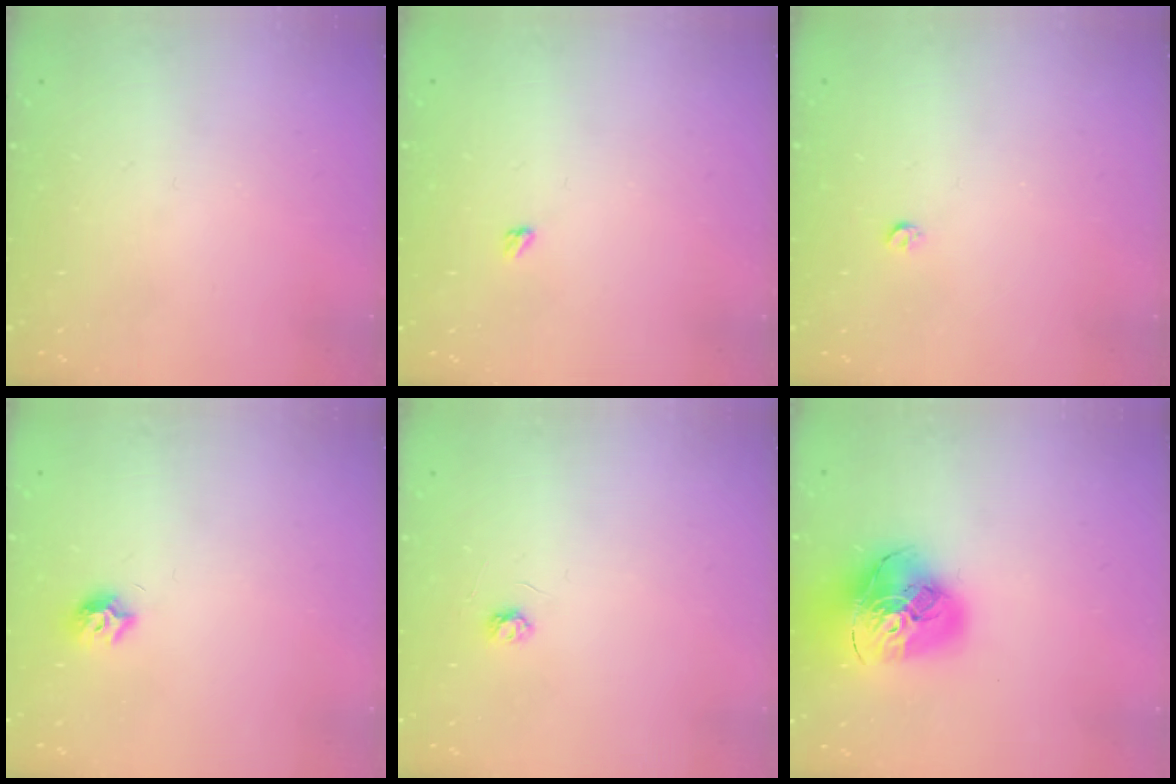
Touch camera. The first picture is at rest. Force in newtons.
{"total": 2.4, "press": 2.4, "slide": 0.4}
{"total": 2.8, "press": 2.8, "slide": 0.5}
{"total": 6.9, "press": 6.9, "slide": 0.3}
{"total": 2.6, "press": 2.6, "slide": 0.3}
{"total": 19.9, "press": 19.8, "slide": 2.2}